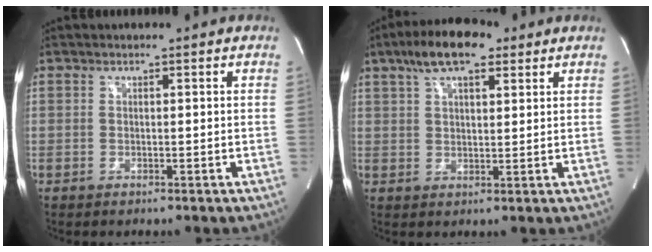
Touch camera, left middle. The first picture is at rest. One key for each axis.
{"total": 9.3, "fx": 5.8, "fy": 3.1, "fz": 6.5, "tx": -0.121, "ty": 0.023, "tz": 0.097}